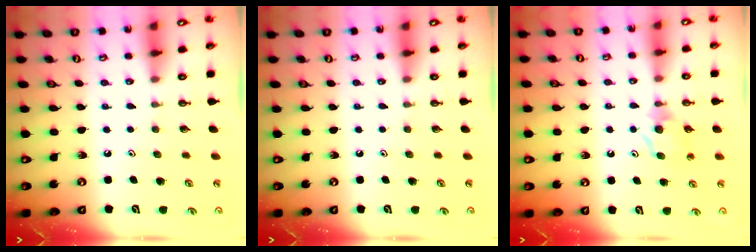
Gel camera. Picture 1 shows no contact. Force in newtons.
{"total": 0.0}
{"total": 6.7, "press": 6.7, "slide": 0.4}